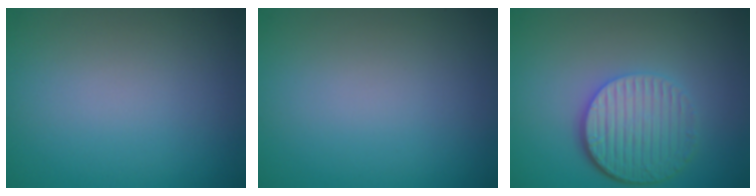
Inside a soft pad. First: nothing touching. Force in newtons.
{"total": 0.0}
{"total": 5.9, "press": 4.3, "slide": 4.1}